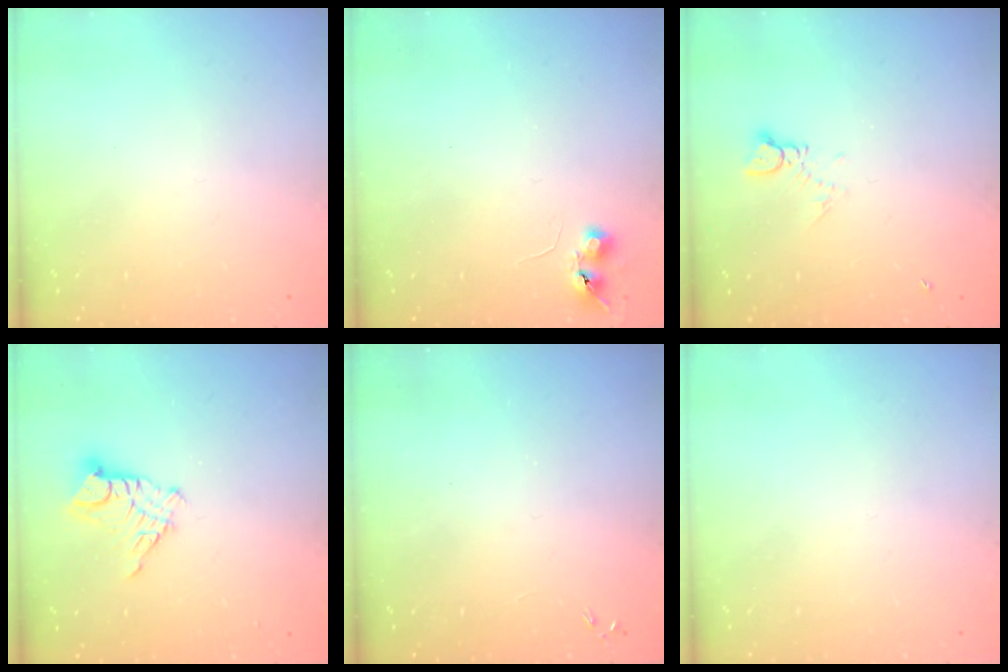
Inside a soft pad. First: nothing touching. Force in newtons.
{"total": 5.2, "press": 5.1, "slide": 0.9}
{"total": 2.4, "press": 2.3, "slide": 0.3}
{"total": 8.7, "press": 8.6, "slide": 0.8}
{"total": 0.0}
{"total": 0.0}